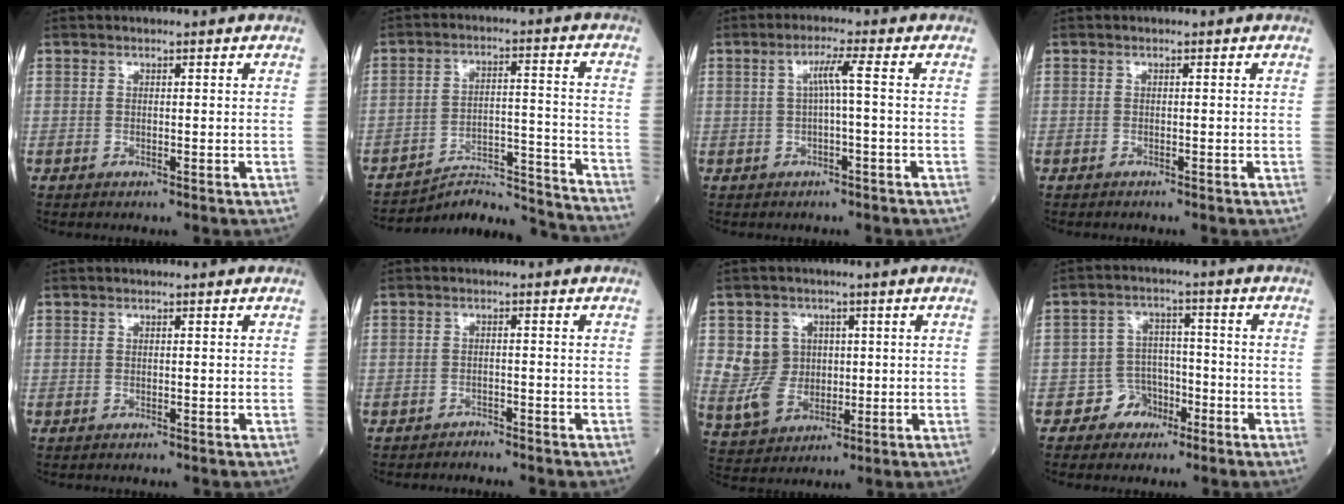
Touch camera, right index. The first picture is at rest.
{"total": 15.4, "force": [-15.2, -1.1, 1.8], "torque": [-0.021, 0.025, -0.227]}
{"total": 3.2, "force": [0.1, -0.5, 3.2], "torque": [-0.060, 0.009, 0.003]}
{"total": 0.6, "force": [-0.5, 0.0, 0.3], "torque": [-0.005, -0.001, -0.011]}
{"total": 0.0}
{"total": 1.7, "force": [-1.6, -0.2, -0.5], "torque": [0.012, -0.007, -0.027]}
{"total": 7.2, "force": [1.1, 6.6, 2.6], "torque": [-0.058, 0.014, 0.031]}
{"total": 4.8, "force": [-2.8, 3.9, 0.3], "torque": [0.004, 0.019, -0.046]}